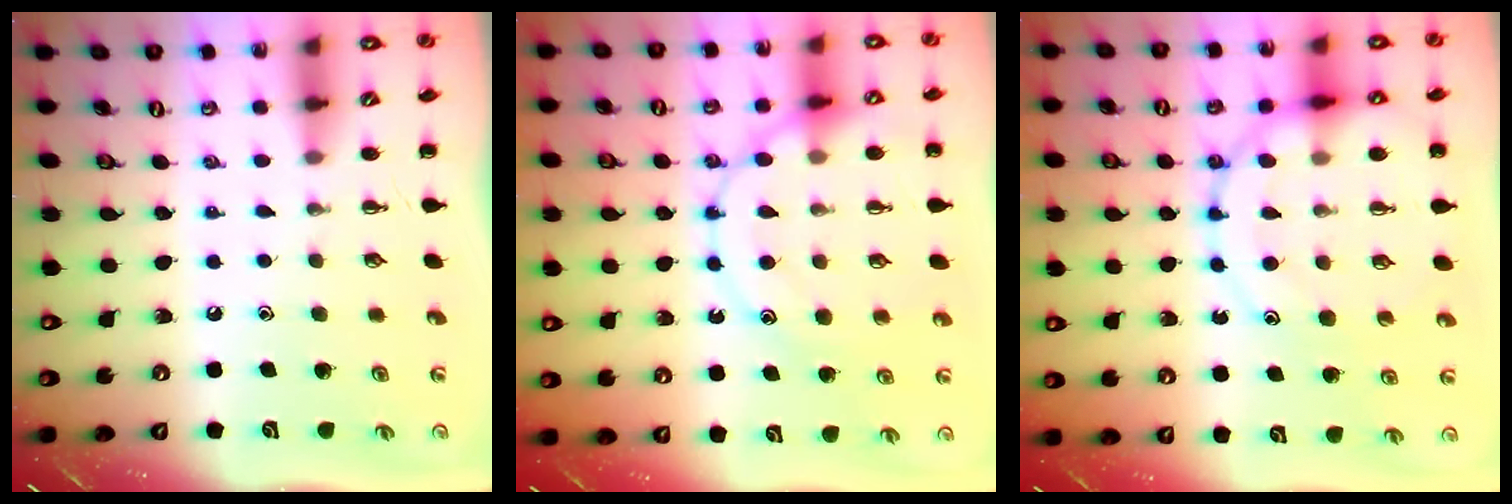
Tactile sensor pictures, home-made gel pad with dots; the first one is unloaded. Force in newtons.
{"total": 16.8, "press": 16.7, "slide": 1.6}
{"total": 16.6, "press": 16.4, "slide": 2.7}